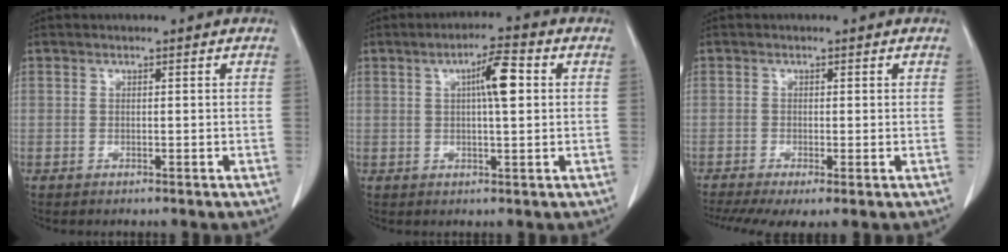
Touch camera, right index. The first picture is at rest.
{"total": 5.9, "force": [1.4, 0.8, 5.7], "torque": [-0.095, 0.009, 0.021]}
{"total": 6.5, "force": [-3.8, 1.8, 4.9], "torque": [-0.092, -0.014, -0.066]}